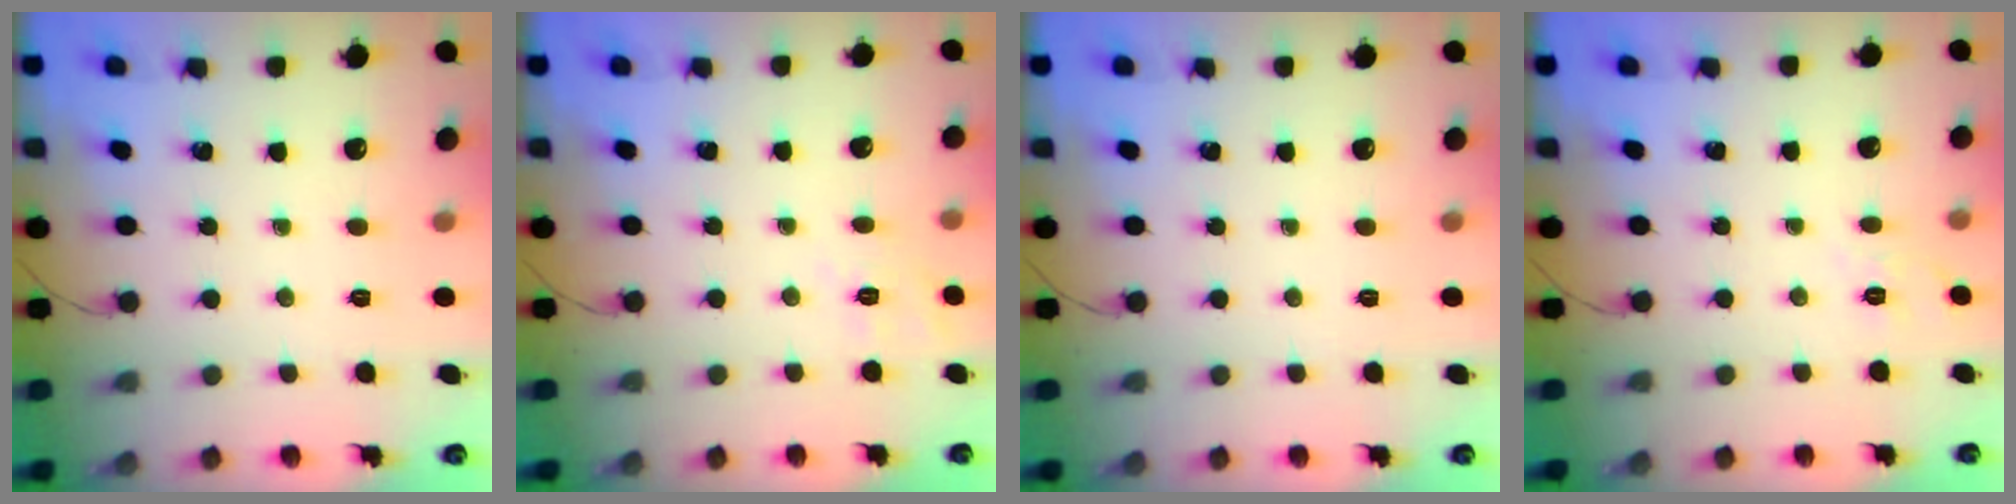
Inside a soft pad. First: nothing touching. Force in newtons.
{"total": 4.2, "press": 3.6, "slide": 2.2}
{"total": 0.0}
{"total": 4.0, "press": 3.5, "slide": 1.9}